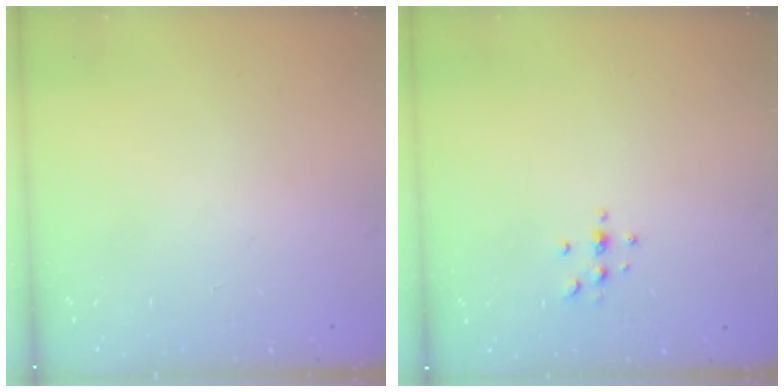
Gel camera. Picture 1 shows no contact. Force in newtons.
{"total": 2.7, "press": 2.7, "slide": 0.3}